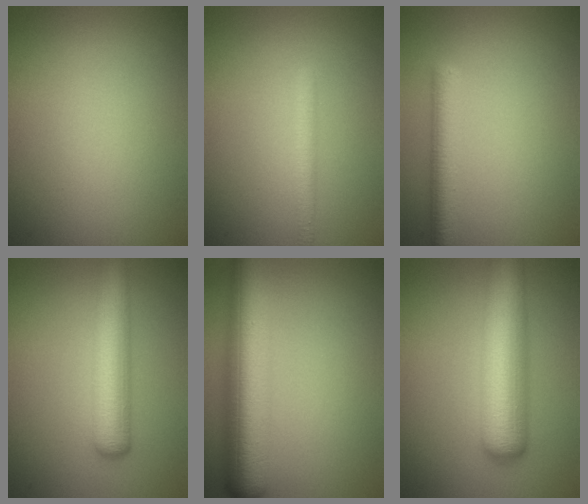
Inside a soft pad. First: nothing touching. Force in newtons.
{"total": 1.6, "press": 1.6, "slide": 0.1}
{"total": 2.9, "press": 2.9, "slide": 0.2}
{"total": 5.9, "press": 5.9, "slide": 0.2}
{"total": 8.7, "press": 8.7, "slide": 0.2}
{"total": 8.7, "press": 8.7, "slide": 0.2}